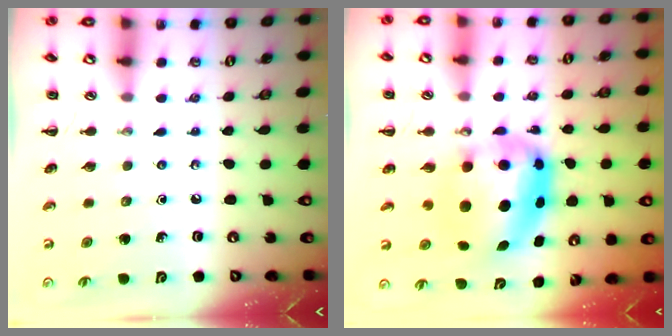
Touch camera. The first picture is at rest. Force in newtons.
{"total": 7.5, "press": 7.3, "slide": 1.7}